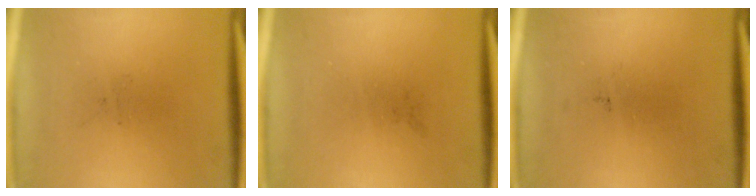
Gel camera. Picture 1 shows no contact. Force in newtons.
{"total": 0.0}
{"total": 0.0}